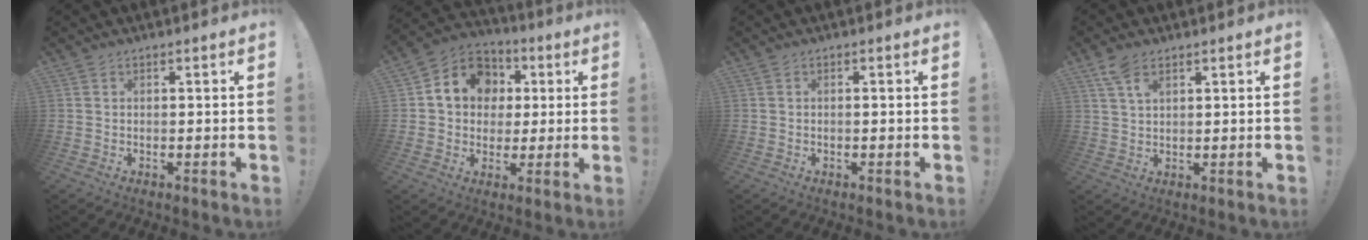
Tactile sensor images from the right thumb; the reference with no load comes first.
{"total": 13.0, "force": [3.0, 11.3, 5.7], "torque": [-0.085, 0.001, 0.064]}
{"total": 0.0}
{"total": 5.1, "force": [3.2, 2.1, 3.4], "torque": [-0.058, -0.012, 0.058]}